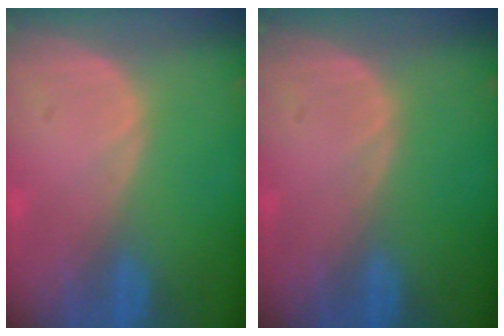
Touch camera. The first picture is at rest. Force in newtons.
{"total": 0.0}